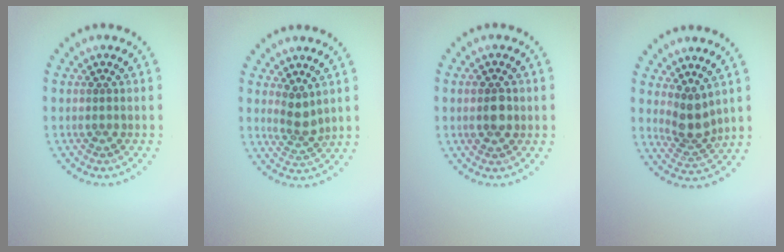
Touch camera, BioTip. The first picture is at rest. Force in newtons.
{"total": 2.0, "press": 1.6, "slide": 1.3}
{"total": 2.6, "press": 2.5, "slide": 0.3}
{"total": 2.7, "press": 2.0, "slide": 1.8}